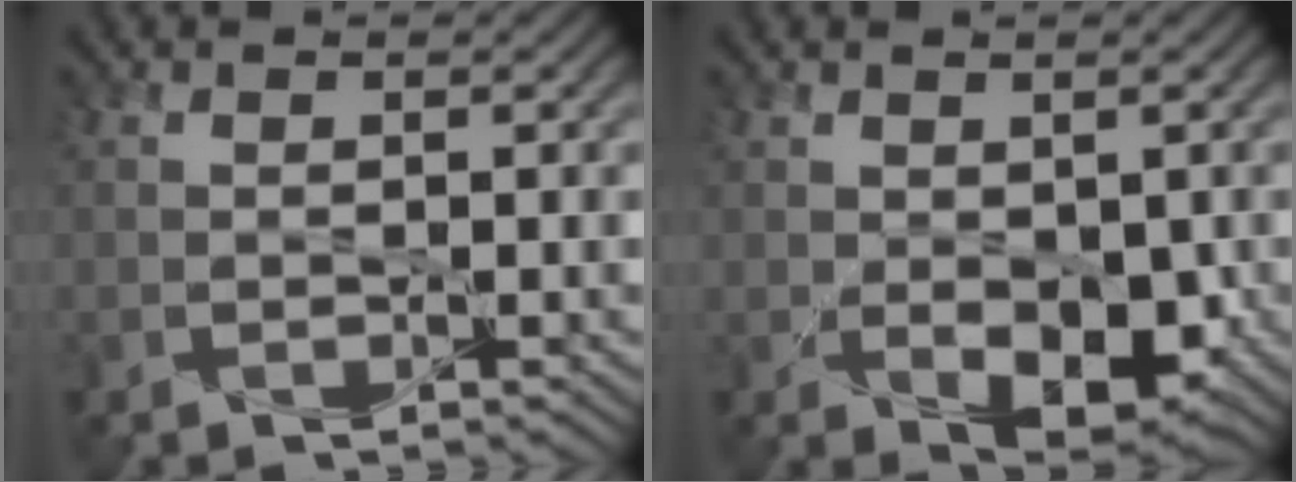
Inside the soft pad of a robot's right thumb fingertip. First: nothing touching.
{"total": 5.0, "force": [-0.7, 2.9, 3.9], "torque": [-0.073, -0.021, 0.001]}